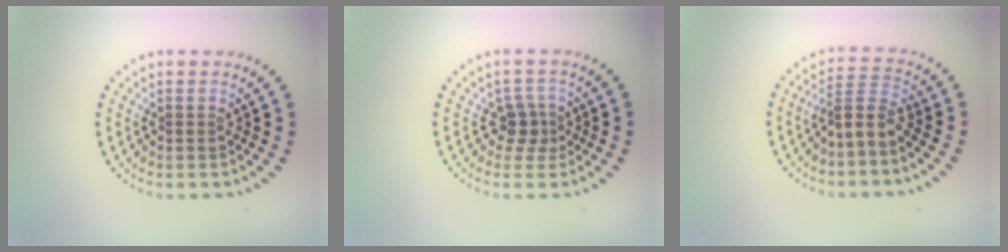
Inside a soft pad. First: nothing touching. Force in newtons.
{"total": 2.0, "press": 1.5, "slide": 1.3}
{"total": 2.8, "press": 2.0, "slide": 1.9}